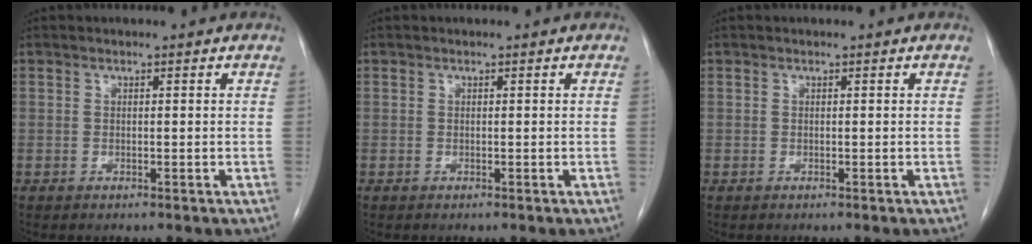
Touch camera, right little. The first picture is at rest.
{"total": 0.0}
{"total": 0.0}